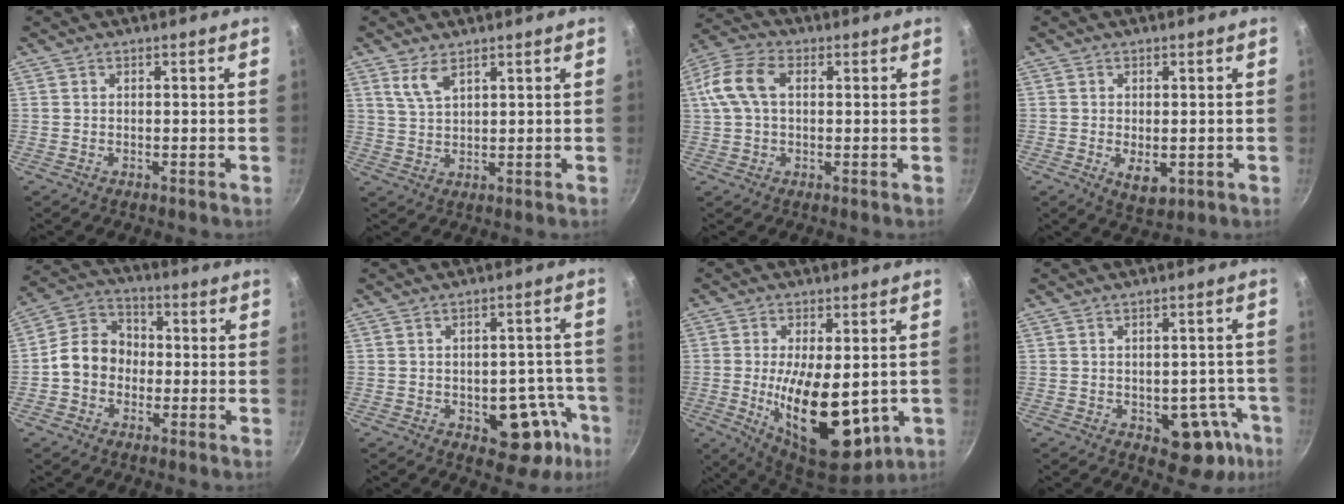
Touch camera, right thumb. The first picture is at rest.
{"total": 4.0, "force": [2.6, 1.6, 2.6], "torque": [-0.051, -0.011, 0.058]}
{"total": 9.2, "force": [1.8, 5.7, 7.0], "torque": [-0.157, 0.028, 0.031]}
{"total": 4.4, "force": [-0.9, 2.4, 3.5], "torque": [-0.053, -0.010, -0.005]}
{"total": 9.7, "force": [-1.6, 8.1, 5.1], "torque": [-0.074, 0.040, -0.045]}
{"total": 11.0, "force": [-4.7, 6.0, 8.0], "torque": [-0.058, 0.041, -0.049]}
{"total": 19.0, "force": [-3.2, 8.8, 16.5], "torque": [-0.259, -0.025, -0.022]}
{"total": 9.1, "force": [-4.0, 5.0, 6.5], "torque": [-0.044, 0.029, -0.039]}